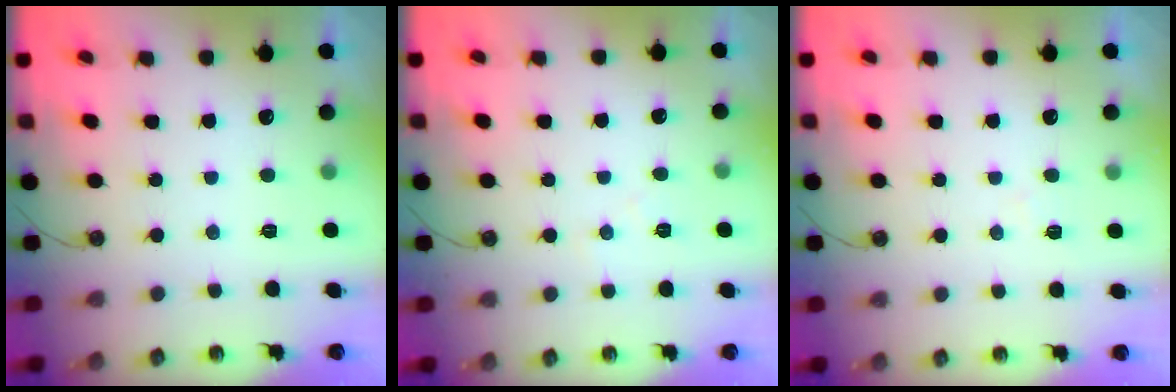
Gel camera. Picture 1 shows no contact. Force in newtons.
{"total": 4.4, "press": 4.3, "slide": 0.7}
{"total": 4.6, "press": 4.6, "slide": 0.7}